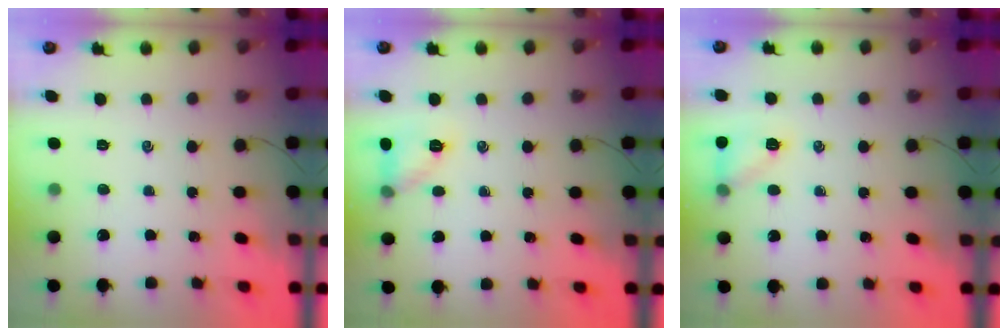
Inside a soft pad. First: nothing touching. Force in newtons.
{"total": 8.4, "press": 8.3, "slide": 1.0}
{"total": 9.4, "press": 9.2, "slide": 1.8}